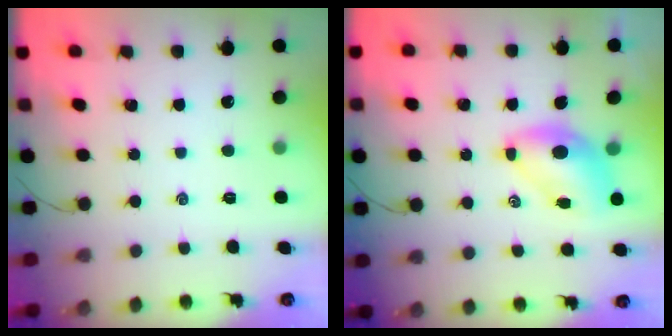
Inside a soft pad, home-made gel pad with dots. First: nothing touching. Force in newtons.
{"total": 6.9, "press": 6.7, "slide": 1.5}